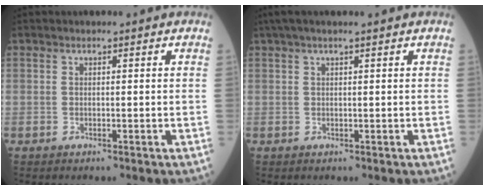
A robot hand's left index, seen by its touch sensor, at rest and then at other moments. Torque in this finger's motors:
{"motor_torque": [0.00, 0.05, -0.19, 0.02]}